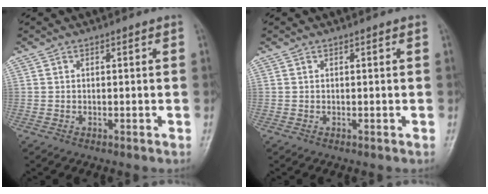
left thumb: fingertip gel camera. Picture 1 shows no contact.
{"total": 0.0}